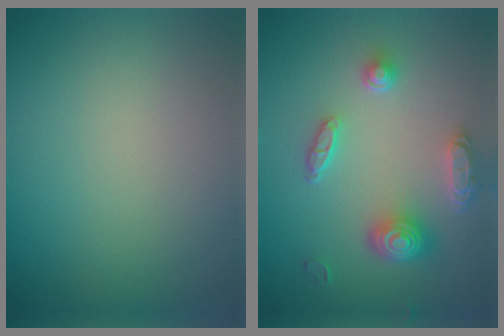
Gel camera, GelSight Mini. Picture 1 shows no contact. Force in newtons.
{"total": 4.7, "press": 3.9, "slide": 2.8}